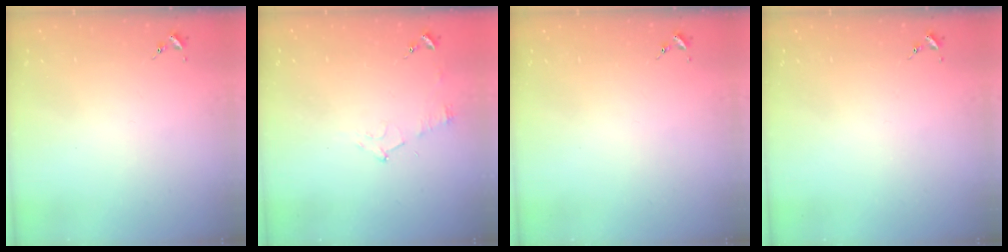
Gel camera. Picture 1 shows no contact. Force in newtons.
{"total": 6.8, "press": 6.7, "slide": 0.7}
{"total": 0.0}
{"total": 0.0}